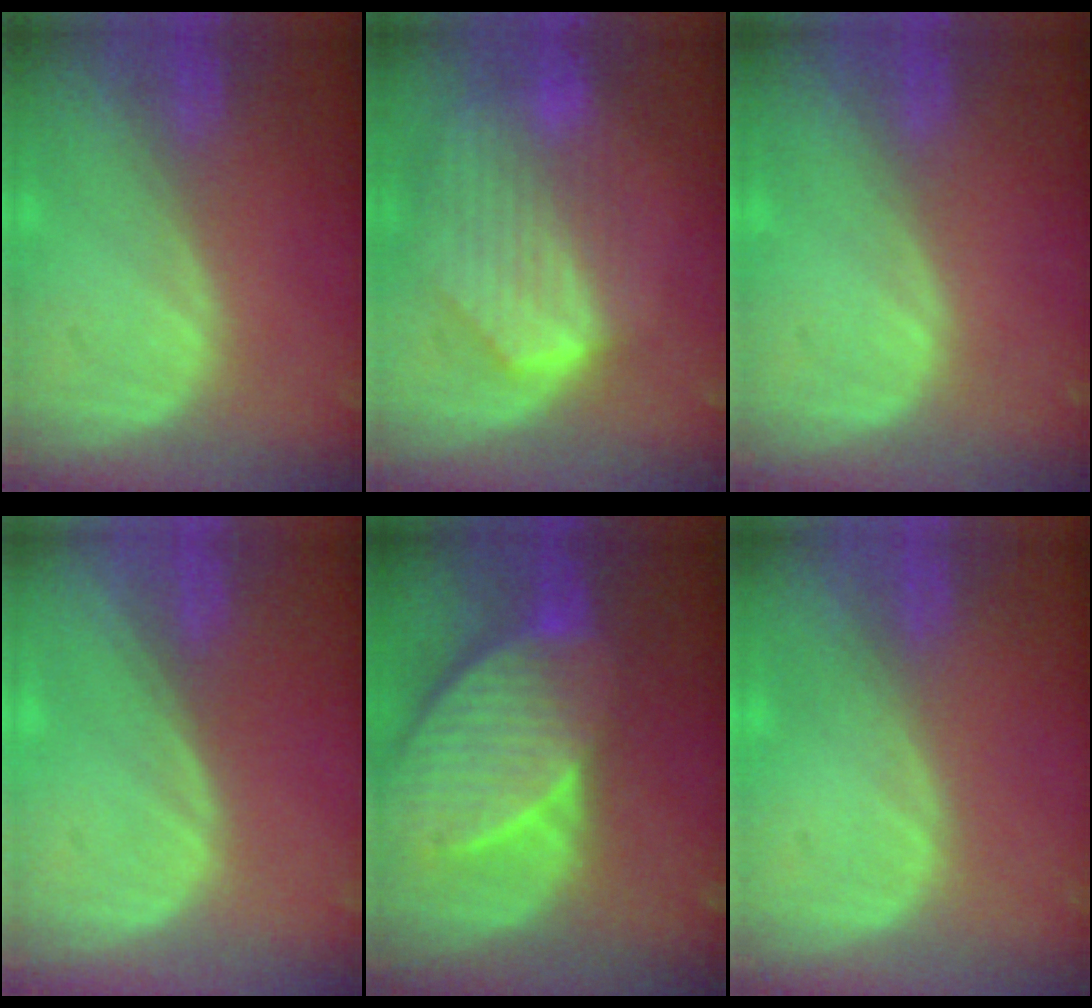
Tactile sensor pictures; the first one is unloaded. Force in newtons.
{"total": 8.6, "press": 7.9, "slide": 3.5}
{"total": 0.0}
{"total": 0.0}
{"total": 10.6, "press": 9.3, "slide": 5.0}
{"total": 0.0}